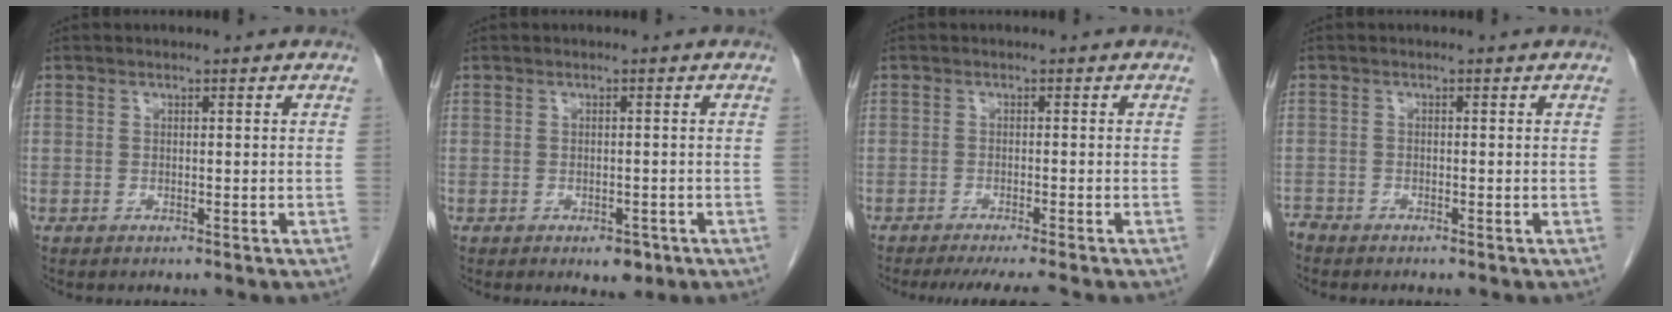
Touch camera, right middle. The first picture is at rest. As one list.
[{"total": 2.5, "force": [-1.4, 1.3, 1.6], "torque": [-0.016, 0.002, -0.010]}, {"total": 7.7, "force": [-6.7, -0.3, 3.8], "torque": [-0.036, -0.017, -0.095]}, {"total": 1.6, "force": [-1.6, 0.3, 0.1], "torque": [-0.003, -0.002, -0.030]}]